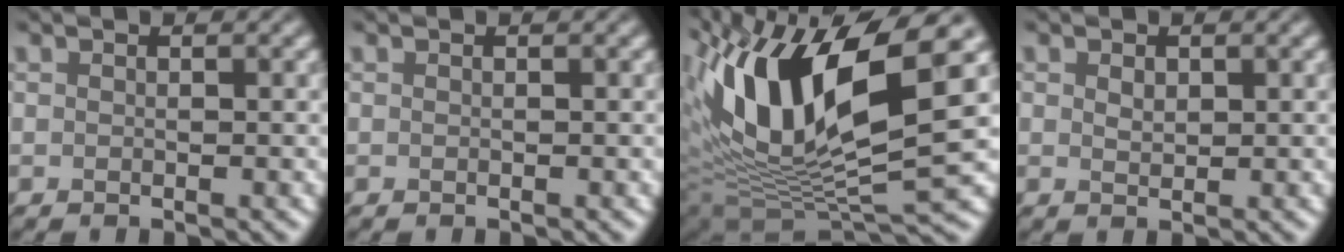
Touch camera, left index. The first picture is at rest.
{"total": 0.0}
{"total": 14.9, "force": [4.4, 5.5, 13.2], "torque": [-0.257, 0.006, 0.075]}
{"total": 1.1, "force": [0.6, 0.6, 0.7], "torque": [-0.014, -0.001, 0.014]}